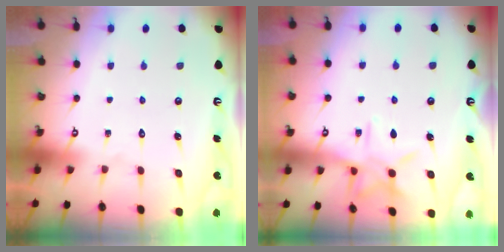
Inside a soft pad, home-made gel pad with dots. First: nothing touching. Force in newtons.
{"total": 9.2, "press": 9.2, "slide": 0.4}